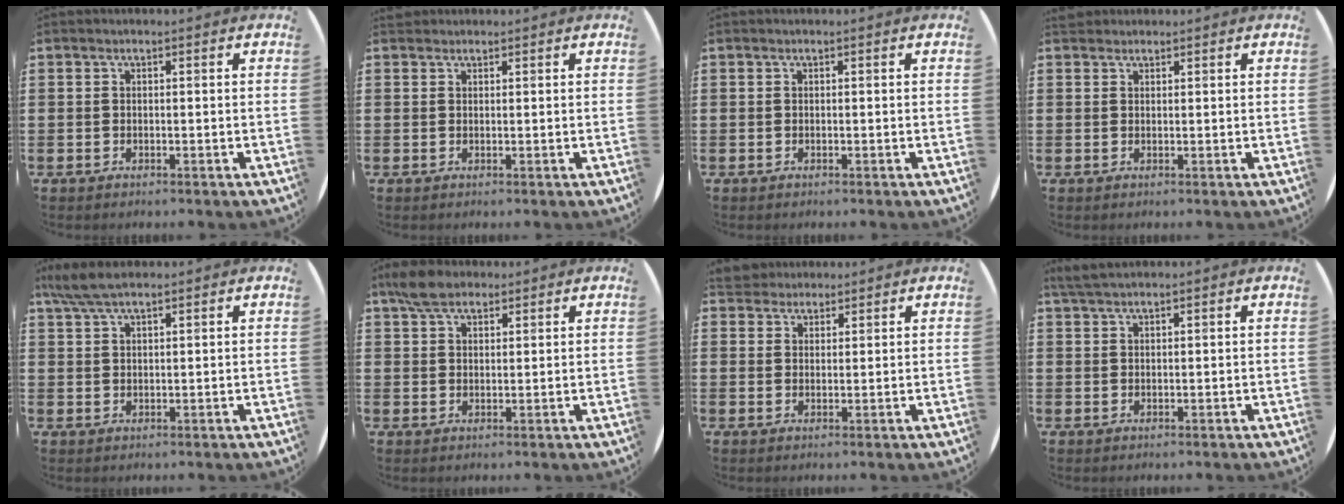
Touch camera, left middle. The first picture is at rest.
{"total": 0.8, "force": [0.7, 0.2, -0.1], "torque": [0.001, 0.004, 0.014]}
{"total": 0.0}
{"total": 1.1, "force": [1.0, 0.4, 0.0], "torque": [-0.001, 0.003, 0.020]}
{"total": 4.4, "force": [3.5, 1.0, 2.6], "torque": [-0.058, 0.001, 0.065]}
{"total": 4.4, "force": [3.5, 2.0, 1.8], "torque": [-0.037, 0.003, 0.065]}
{"total": 3.1, "force": [2.9, 1.2, -0.1], "torque": [0.002, -0.002, 0.055]}
{"total": 2.2, "force": [1.9, 0.3, 0.9], "torque": [-0.021, 0.004, 0.036]}